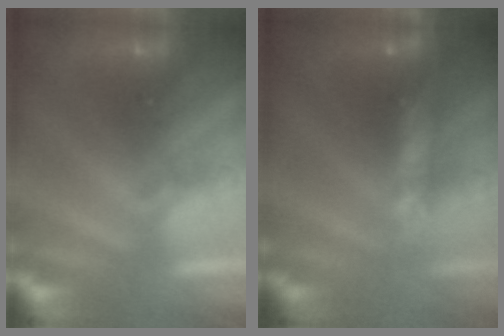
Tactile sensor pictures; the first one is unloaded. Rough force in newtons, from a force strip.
{"total": 6.9}